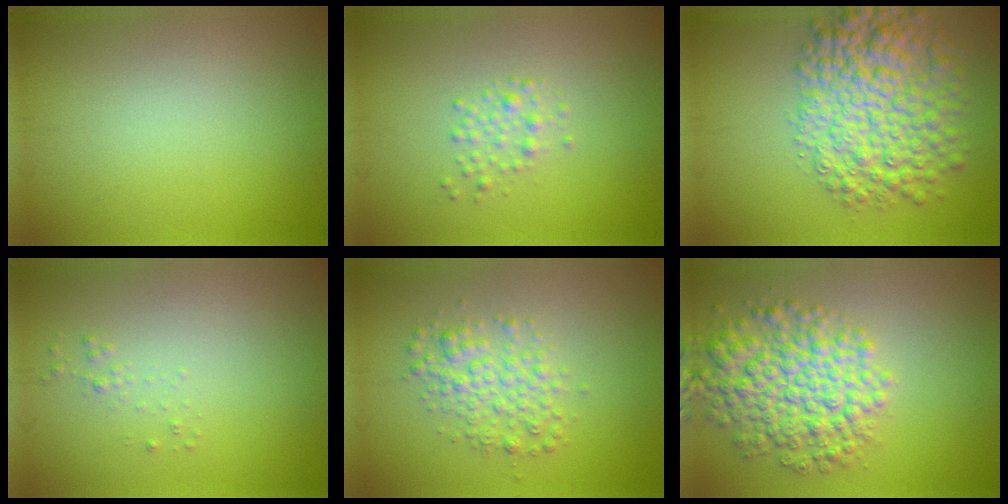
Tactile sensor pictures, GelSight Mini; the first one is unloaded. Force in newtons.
{"total": 2.2, "press": 2.2, "slide": 0.1}
{"total": 8.9, "press": 8.9, "slide": 0.2}
{"total": 0.6, "press": 0.6, "slide": 0.1}
{"total": 3.2, "press": 3.2, "slide": 0.0}
{"total": 7.1, "press": 7.1, "slide": 0.2}